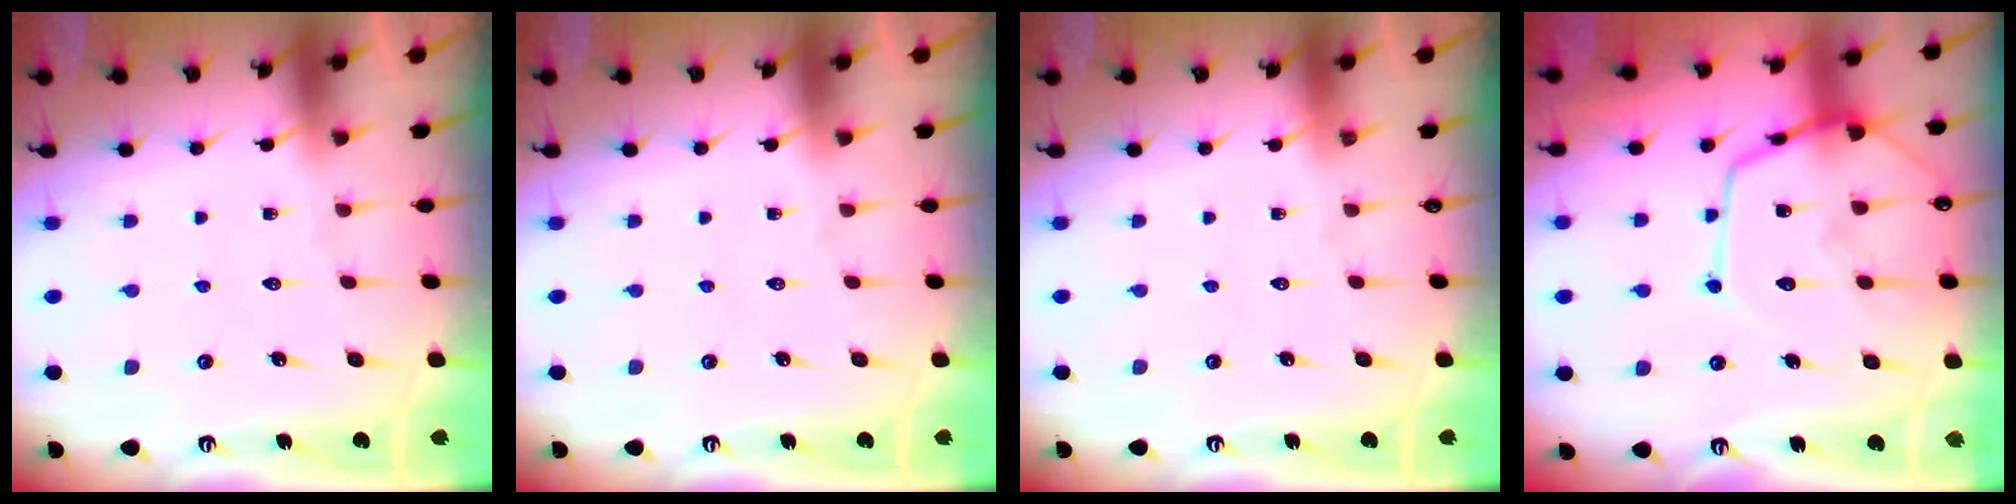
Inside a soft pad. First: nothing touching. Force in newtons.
{"total": 0.0}
{"total": 0.0}
{"total": 15.6, "press": 15.6, "slide": 1.4}